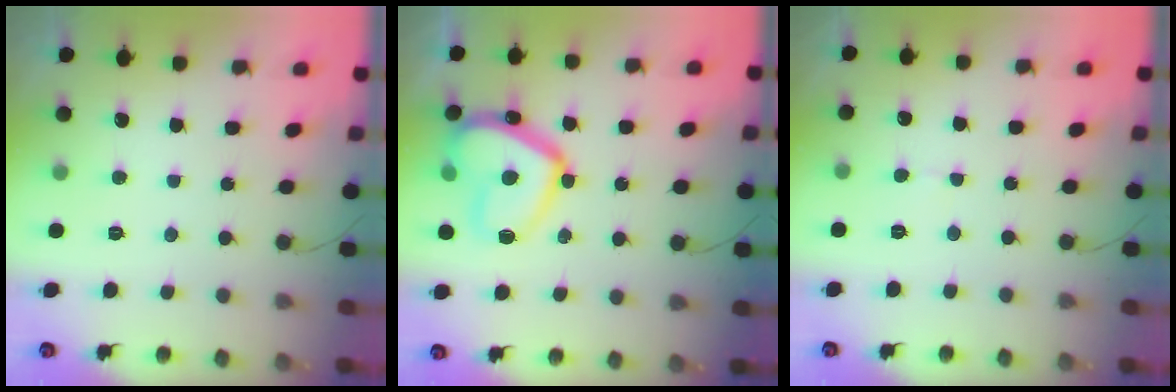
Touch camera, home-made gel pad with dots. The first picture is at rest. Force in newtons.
{"total": 17.7, "press": 17.6, "slide": 1.5}
{"total": 3.2, "press": 3.1, "slide": 0.3}